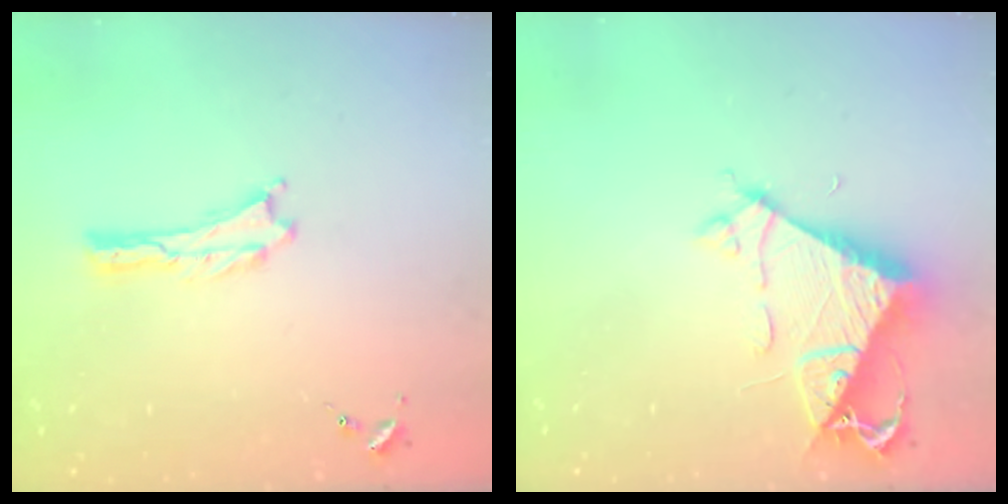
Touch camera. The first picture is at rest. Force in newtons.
{"total": 7.9, "press": 7.9, "slide": 0.6}